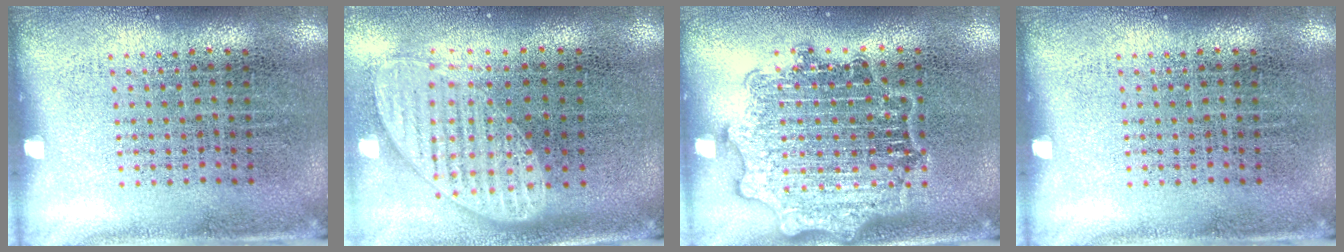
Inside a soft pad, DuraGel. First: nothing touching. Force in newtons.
{"total": 1.5, "press": 1.3, "slide": 0.8}
{"total": 2.7, "press": 2.7, "slide": 0.4}
{"total": 0.0}